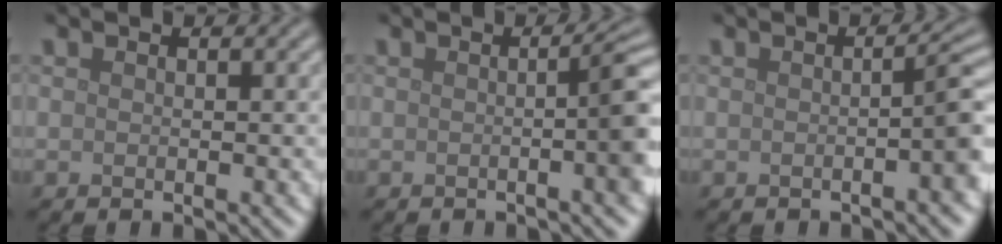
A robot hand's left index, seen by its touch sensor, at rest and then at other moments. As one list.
[{"total": 4.6, "force": [-0.2, 1.0, 4.5], "torque": [-0.046, 0.009, -0.008]}, {"total": 2.9, "force": [-0.5, 0.6, 2.8], "torque": [-0.028, 0.013, -0.012]}]